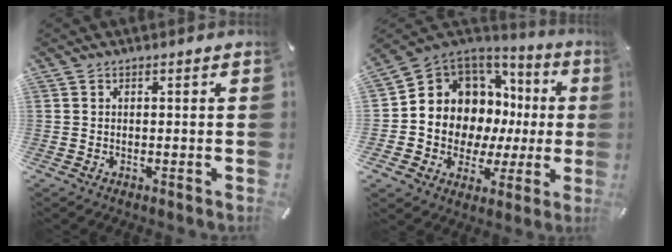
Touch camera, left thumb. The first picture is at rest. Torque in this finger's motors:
{"motor_torque": [1.74, 3.27, 1.32, -0.97, 0.17]}